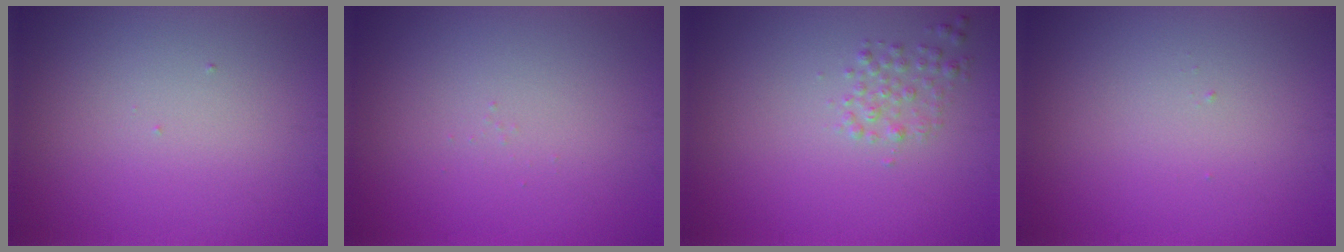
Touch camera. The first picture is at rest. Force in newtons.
{"total": 0.0}
{"total": 1.5, "press": 1.5, "slide": 0.0}
{"total": 0.0}